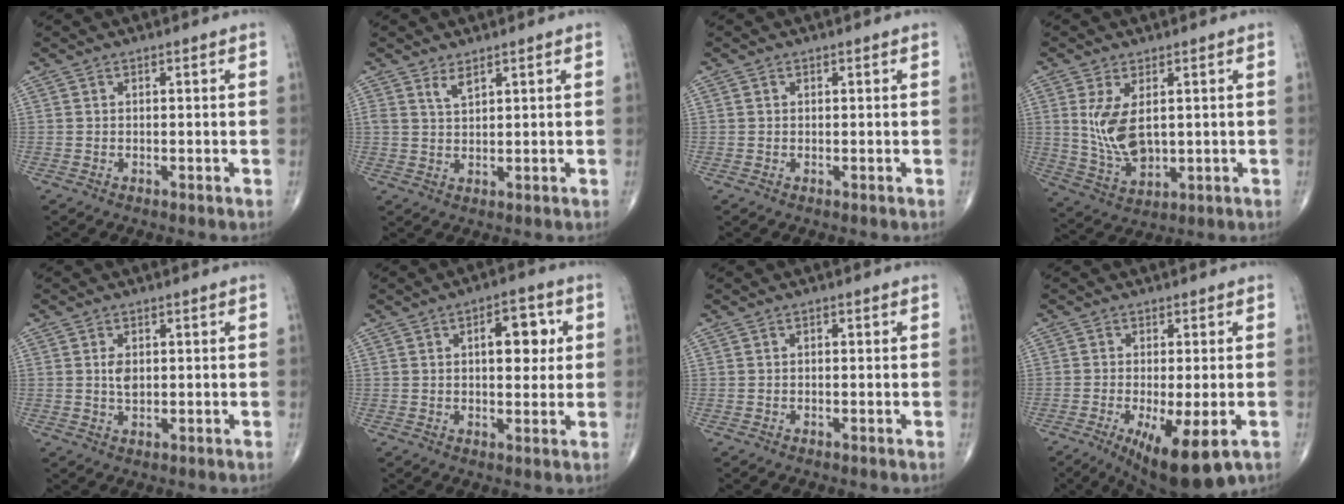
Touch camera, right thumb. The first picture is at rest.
{"total": 2.5, "force": [1.8, 0.8, 1.6], "torque": [-0.029, -0.013, 0.041]}
{"total": 0.0}
{"total": 9.2, "force": [1.7, 4.9, 7.5], "torque": [-0.145, -0.016, 0.051]}
{"total": 2.9, "force": [0.5, 1.7, 2.3], "torque": [-0.036, -0.004, 0.012]}
{"total": 8.3, "force": [2.1, 4.2, 6.8], "torque": [-0.065, -0.001, 0.027]}
{"total": 0.6, "force": [0.1, 0.3, 0.5], "torque": [-0.009, 0.001, 0.002]}
{"total": 11.5, "force": [-4.6, 3.3, 10.0], "torque": [-0.163, -0.019, -0.064]}